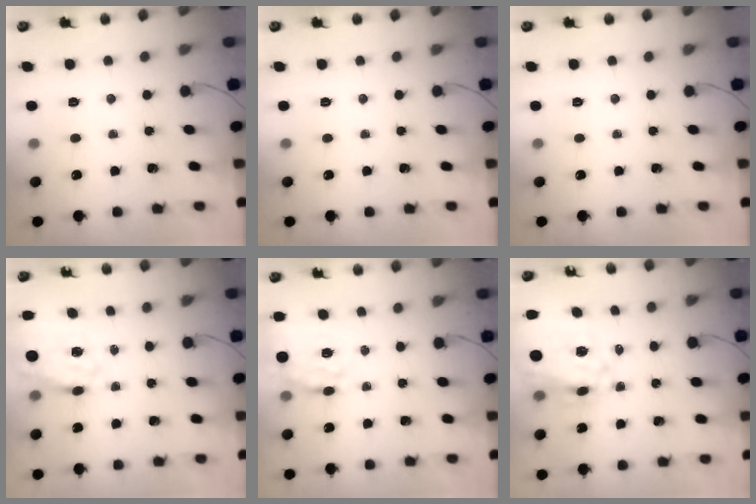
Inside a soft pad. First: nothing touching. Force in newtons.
{"total": 0.0}
{"total": 0.0}
{"total": 12.9, "press": 12.1, "slide": 4.5}
{"total": 18.3, "press": 17.9, "slide": 4.1}
{"total": 17.0, "press": 16.2, "slide": 5.2}